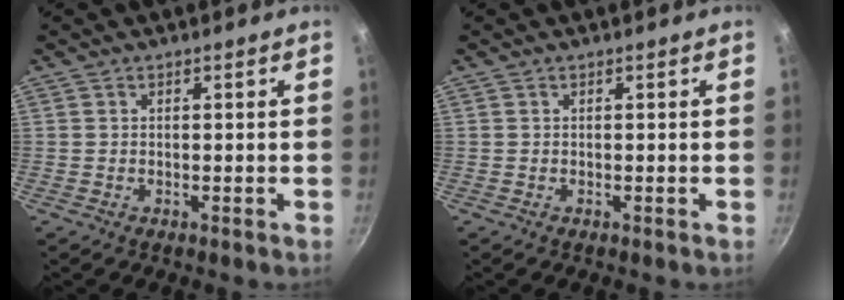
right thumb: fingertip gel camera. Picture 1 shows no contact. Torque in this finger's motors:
{"motor_torque": [-0.28, 0.06, 0.10, -0.53, -0.03]}